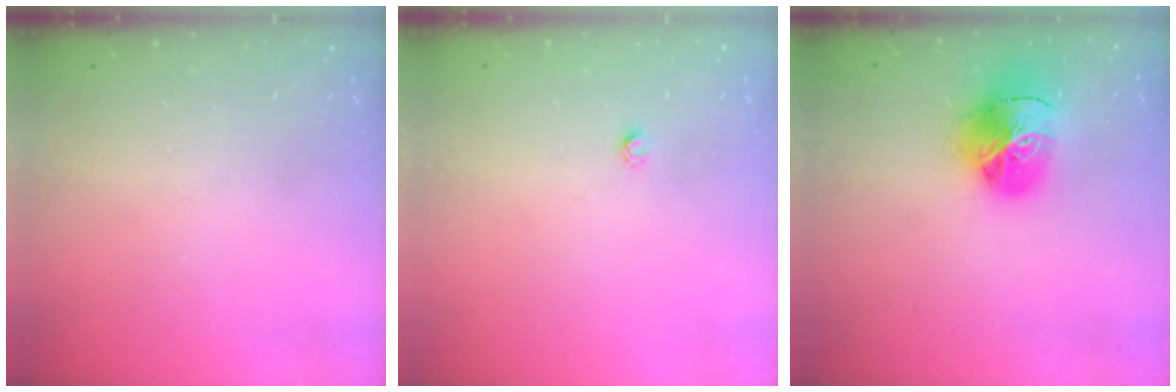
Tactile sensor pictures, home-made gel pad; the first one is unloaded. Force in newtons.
{"total": 1.9, "press": 1.9, "slide": 0.1}
{"total": 18.4, "press": 18.3, "slide": 2.2}